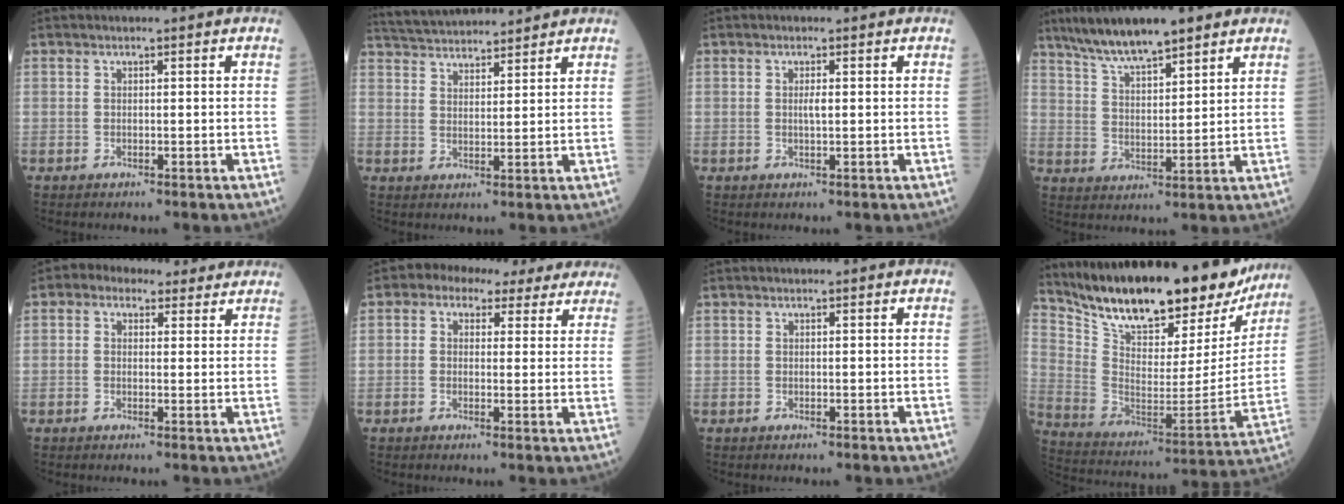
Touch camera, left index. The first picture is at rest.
{"total": 10.8, "force": [10.3, 1.2, 2.8], "torque": [-0.059, 0.032, 0.167]}
{"total": 1.1, "force": [0.2, 0.1, 1.0], "torque": [-0.025, -0.001, 0.004]}
{"total": 10.7, "force": [8.6, 1.7, 6.2], "torque": [-0.116, 0.018, 0.154]}
{"total": 5.9, "force": [4.1, 3.6, 2.3], "torque": [-0.036, 0.034, 0.059]}
{"total": 10.1, "force": [7.5, 5.5, 3.9], "torque": [-0.040, 0.042, 0.079]}
{"total": 0.0}
{"total": 27.1, "force": [22.6, 8.0, 12.7], "torque": [-0.221, -0.021, 0.333]}